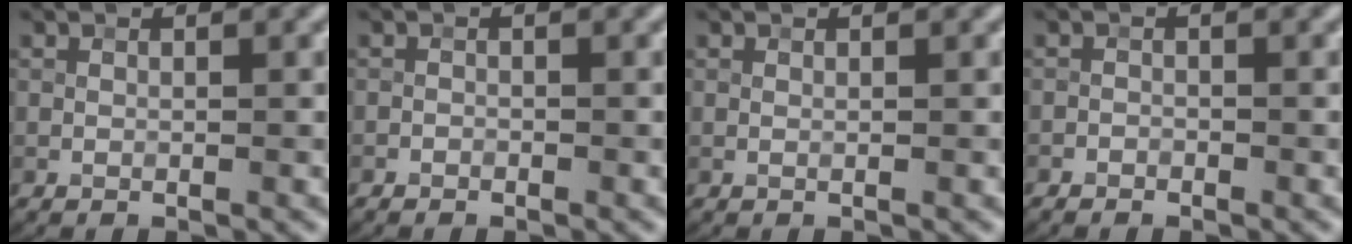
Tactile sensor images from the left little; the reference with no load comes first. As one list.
[{"total": 0.9, "force": [-0.7, 0.5, 0.0], "torque": [0.003, 0.000, -0.011]}, {"total": 0.0}, {"total": 1.2, "force": [-1.0, 0.6, 0.1], "torque": [0.000, 0.005, -0.017]}]